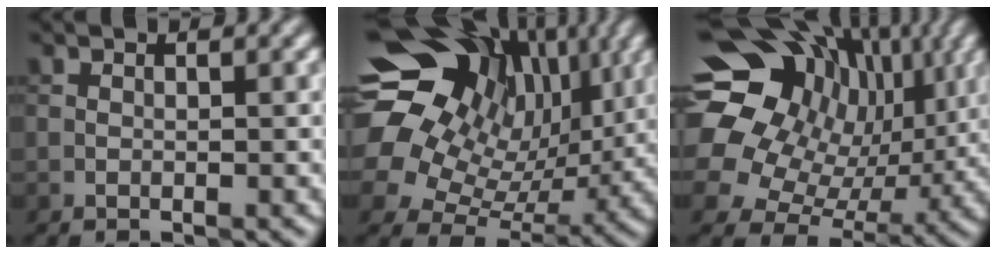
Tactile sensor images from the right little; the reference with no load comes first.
{"total": 19.3, "force": [7.1, 14.5, 10.5], "torque": [-0.236, 0.046, 0.117]}
{"total": 19.5, "force": [7.8, 14.9, 10.0], "torque": [-0.214, 0.039, 0.122]}